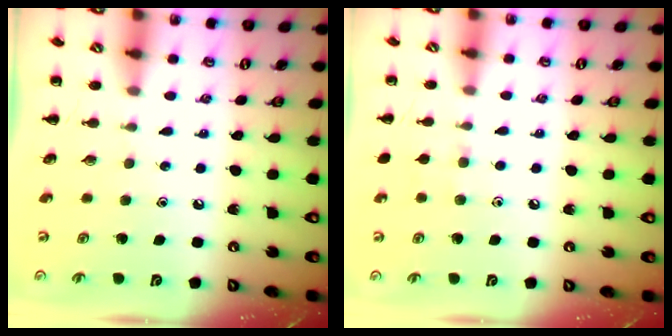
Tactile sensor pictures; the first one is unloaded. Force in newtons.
{"total": 4.9, "press": 4.6, "slide": 1.7}